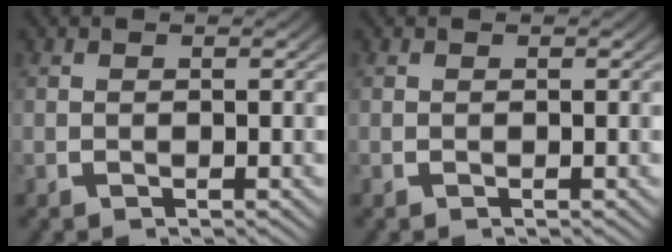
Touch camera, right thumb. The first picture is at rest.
{"total": 0.0}